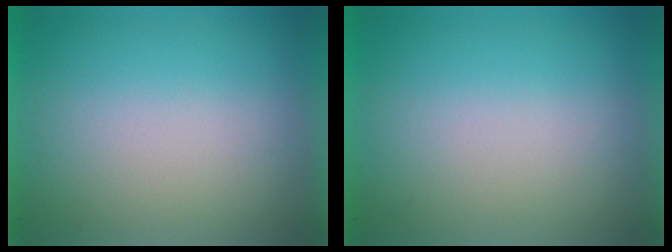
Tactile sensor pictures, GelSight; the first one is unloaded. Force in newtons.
{"total": 0.0}